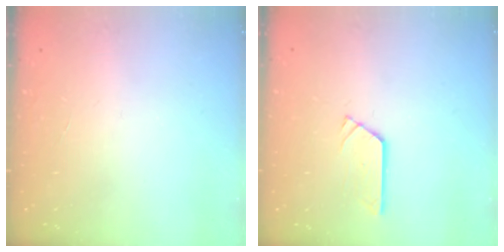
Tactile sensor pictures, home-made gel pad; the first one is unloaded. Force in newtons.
{"total": 2.8, "press": 2.8, "slide": 0.2}